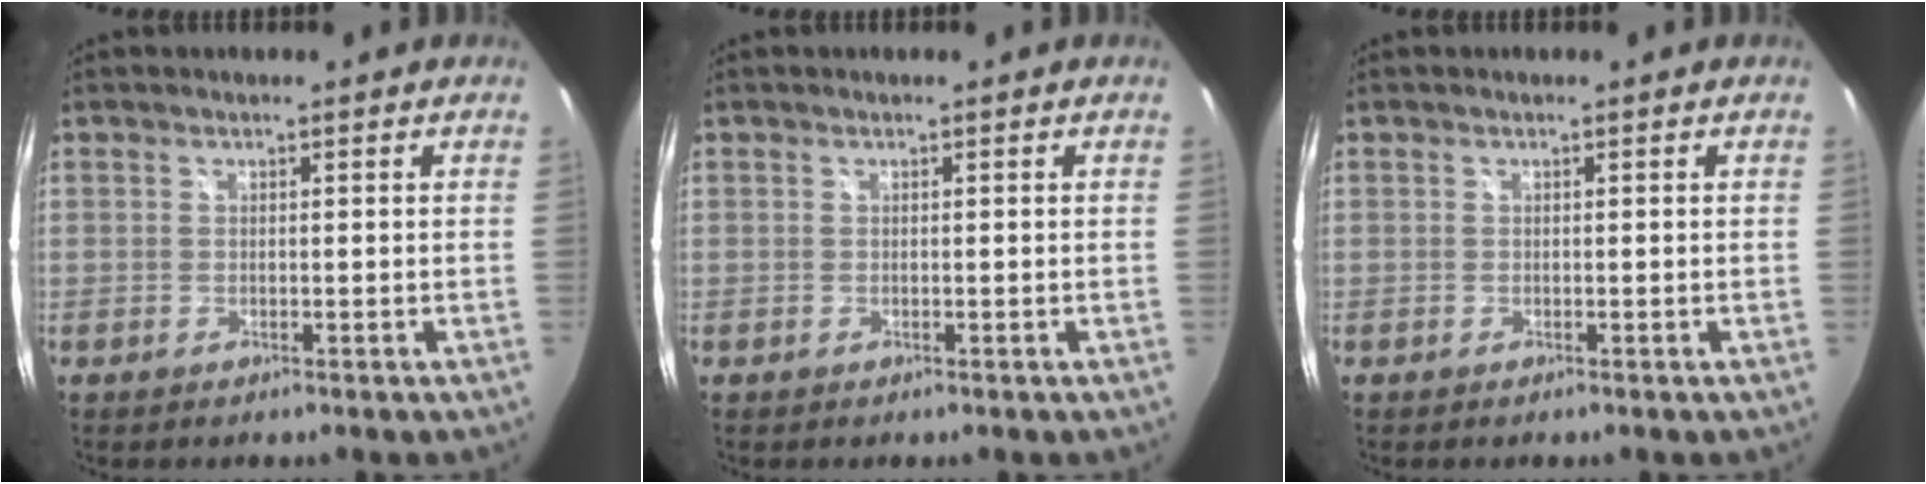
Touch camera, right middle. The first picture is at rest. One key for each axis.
{"total": 0.0}
{"total": 0.0}